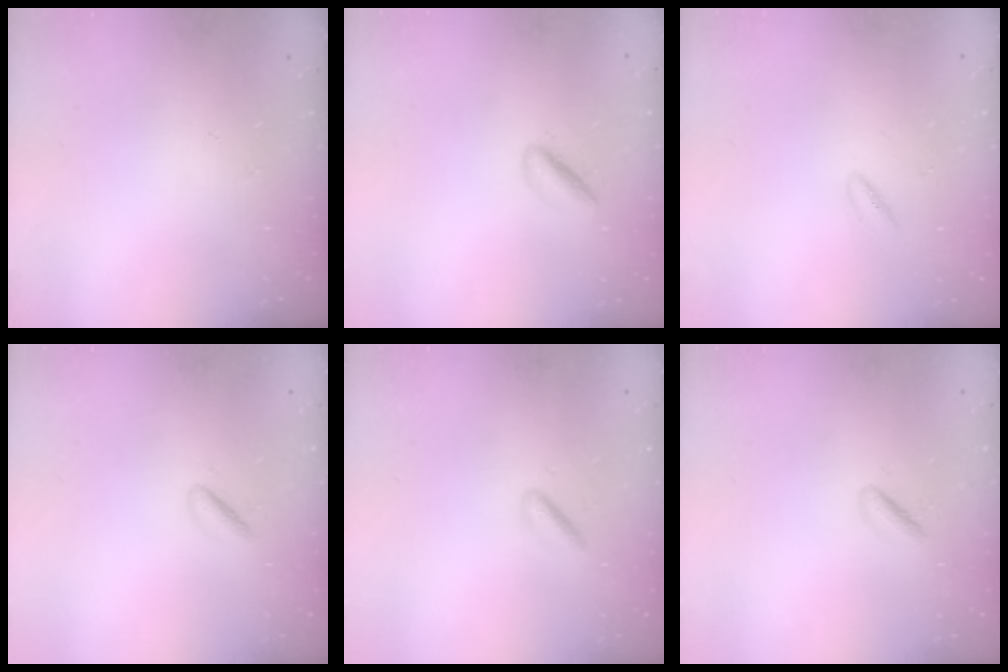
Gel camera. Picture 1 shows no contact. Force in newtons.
{"total": 2.0, "press": 2.0, "slide": 0.0}
{"total": 1.4, "press": 1.2, "slide": 0.7}
{"total": 2.4, "press": 2.2, "slide": 1.0}
{"total": 3.5, "press": 3.4, "slide": 0.8}
{"total": 2.1, "press": 1.9, "slide": 0.9}